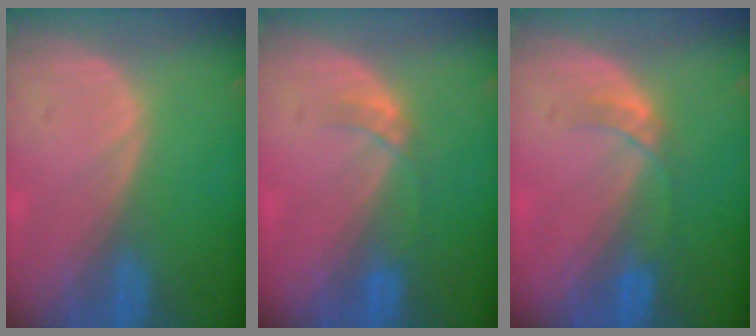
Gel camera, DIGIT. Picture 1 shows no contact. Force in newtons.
{"total": 2.7, "press": 2.4, "slide": 1.3}
{"total": 3.0, "press": 2.7, "slide": 1.3}